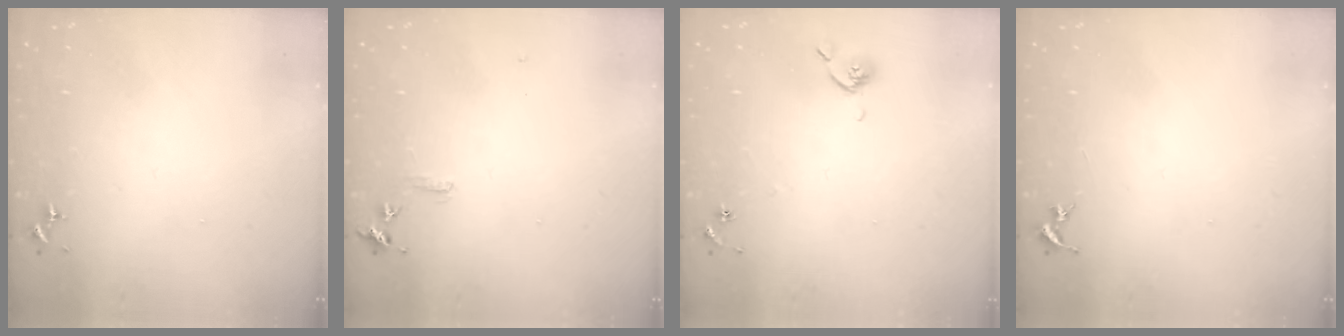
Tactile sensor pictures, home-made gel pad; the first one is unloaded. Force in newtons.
{"total": 5.6, "press": 5.5, "slide": 0.7}
{"total": 4.4, "press": 4.3, "slide": 0.8}
{"total": 0.0}